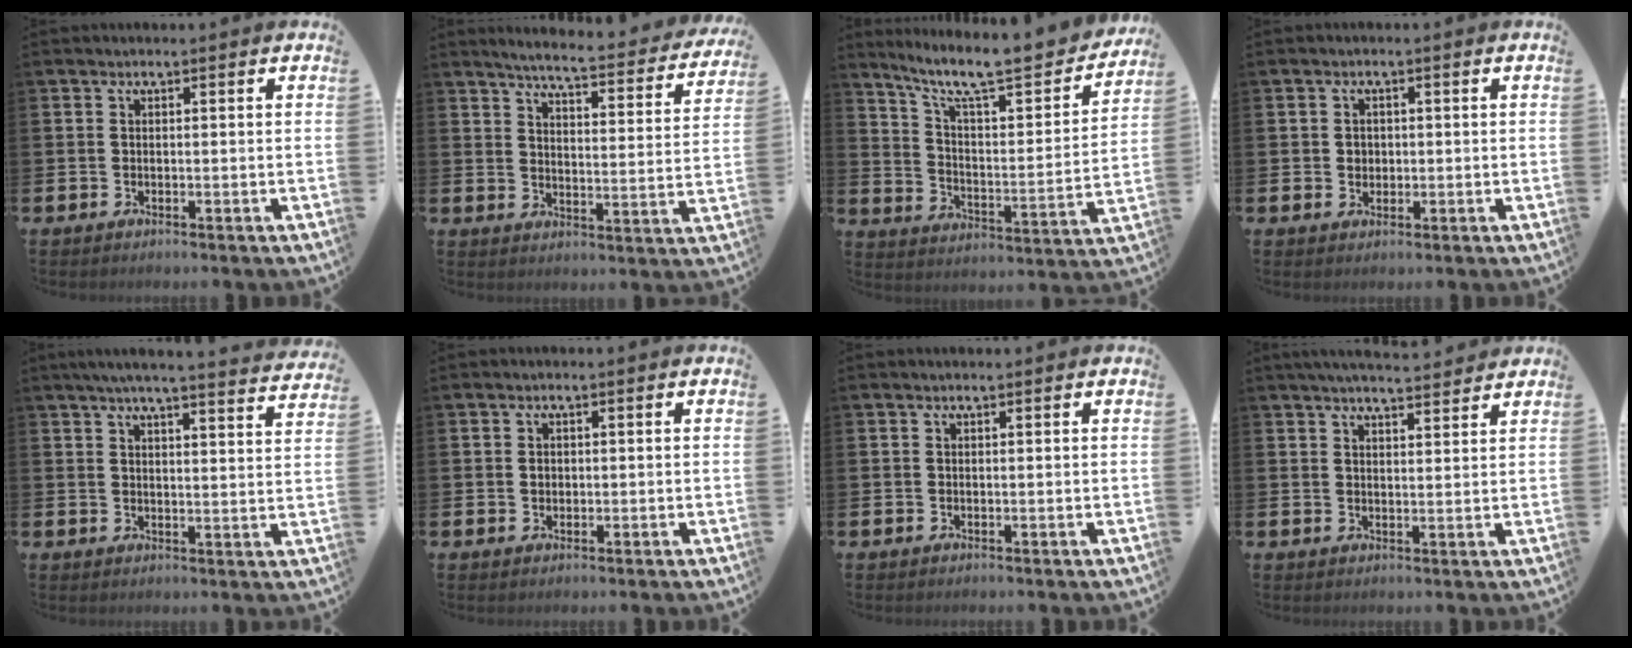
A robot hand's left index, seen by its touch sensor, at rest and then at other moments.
{"total": 5.4, "force": [5.1, 0.1, 1.7], "torque": [-0.050, -0.044, 0.082]}
{"total": 10.0, "force": [8.5, 1.8, 5.0], "torque": [-0.119, -0.064, 0.138]}
{"total": 1.6, "force": [0.4, 1.4, 0.5], "torque": [0.006, 0.003, 0.002]}
{"total": 5.2, "force": [5.0, -0.4, 1.7], "torque": [-0.036, -0.027, 0.084]}
{"total": 1.0, "force": [0.2, 0.9, 0.4], "torque": [0.008, 0.001, -0.001]}
{"total": 0.0}
{"total": 4.4, "force": [4.3, 0.2, 0.9], "torque": [-0.024, -0.017, 0.077]}